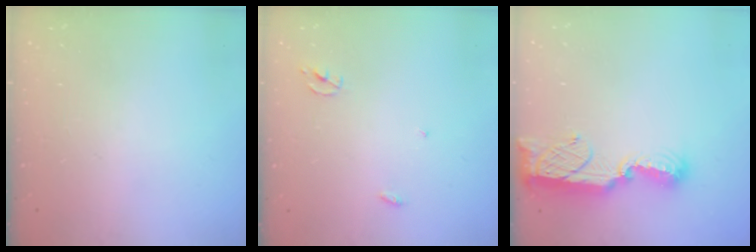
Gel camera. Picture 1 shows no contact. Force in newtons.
{"total": 2.3, "press": 2.3, "slide": 0.2}
{"total": 12.8, "press": 11.4, "slide": 5.9}